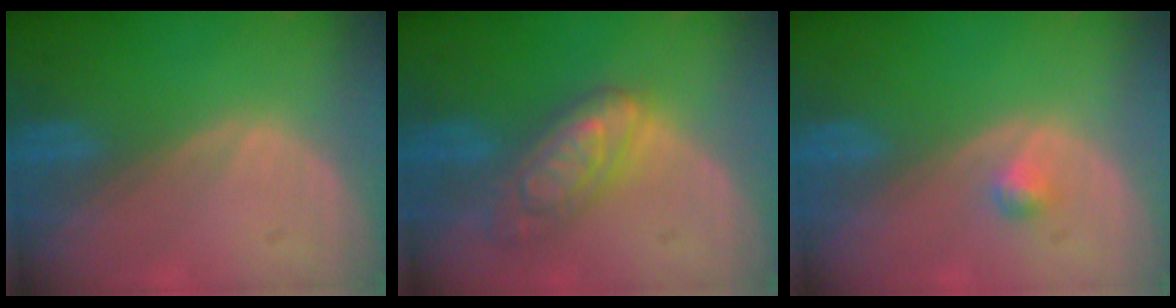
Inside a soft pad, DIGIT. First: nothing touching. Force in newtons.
{"total": 7.5, "press": 7.4, "slide": 0.6}
{"total": 1.3, "press": 1.2, "slide": 0.1}